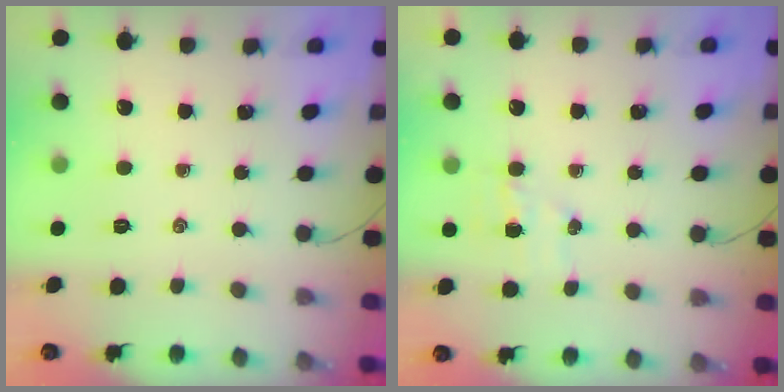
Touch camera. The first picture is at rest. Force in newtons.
{"total": 4.9, "press": 4.9, "slide": 0.8}